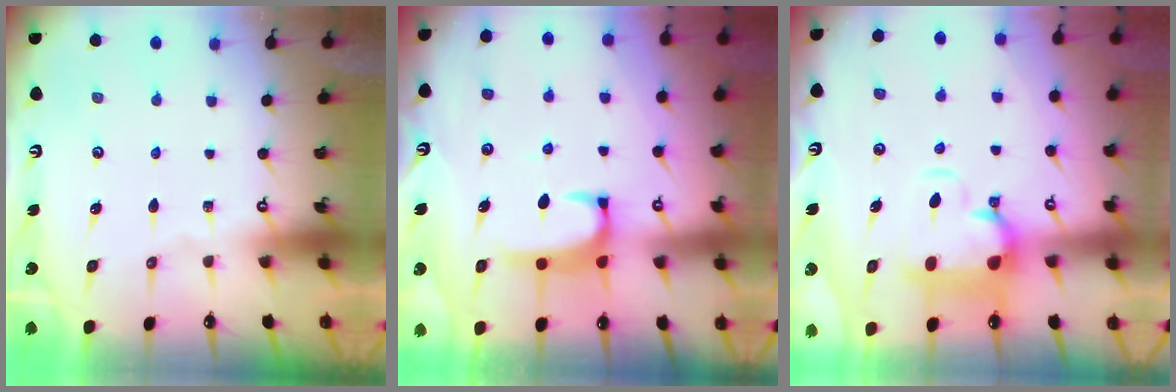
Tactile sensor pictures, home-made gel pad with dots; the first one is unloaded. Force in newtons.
{"total": 1.9, "press": 1.9, "slide": 0.3}
{"total": 2.7, "press": 1.9, "slide": 1.9}